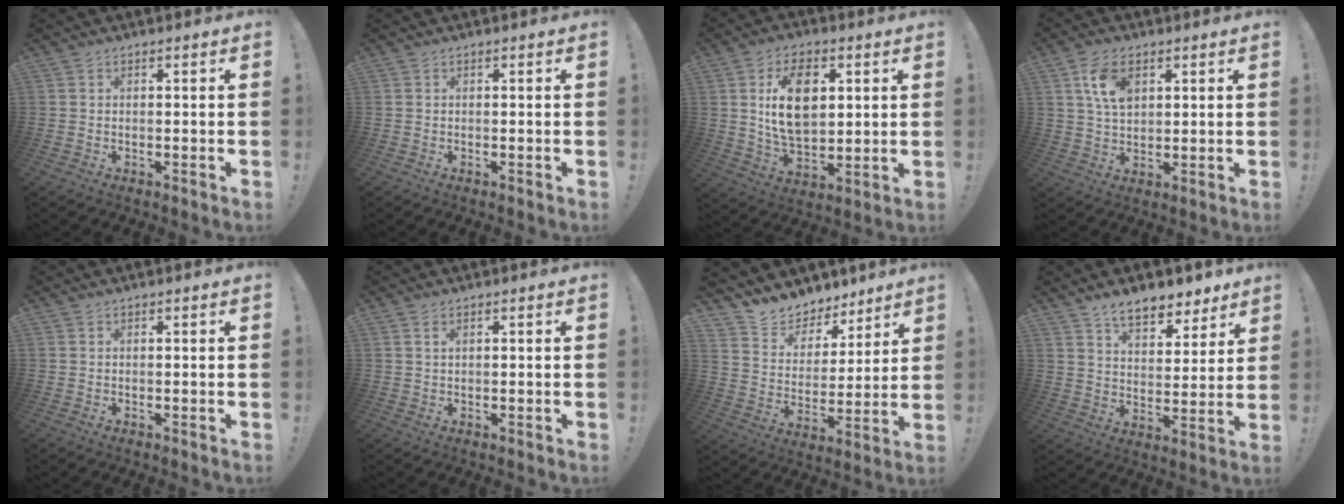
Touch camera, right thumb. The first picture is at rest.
{"total": 0.0}
{"total": 15.0, "force": [3.6, 9.3, 11.1], "torque": [-0.180, -0.003, 0.060]}
{"total": 8.8, "force": [3.8, 5.6, 5.6], "torque": [-0.100, 0.000, 0.074]}
{"total": 0.0}
{"total": 1.2, "force": [0.7, 0.5, 0.9], "torque": [-0.016, 0.000, 0.011]}
{"total": 8.4, "force": [6.9, 4.8, 0.2], "torque": [-0.017, -0.069, 0.133]}
{"total": 9.9, "force": [7.7, 4.8, 4.0], "torque": [-0.056, -0.057, 0.142]}